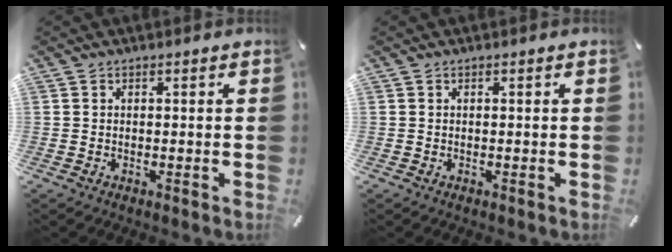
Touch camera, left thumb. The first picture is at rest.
{"total": 0.0}